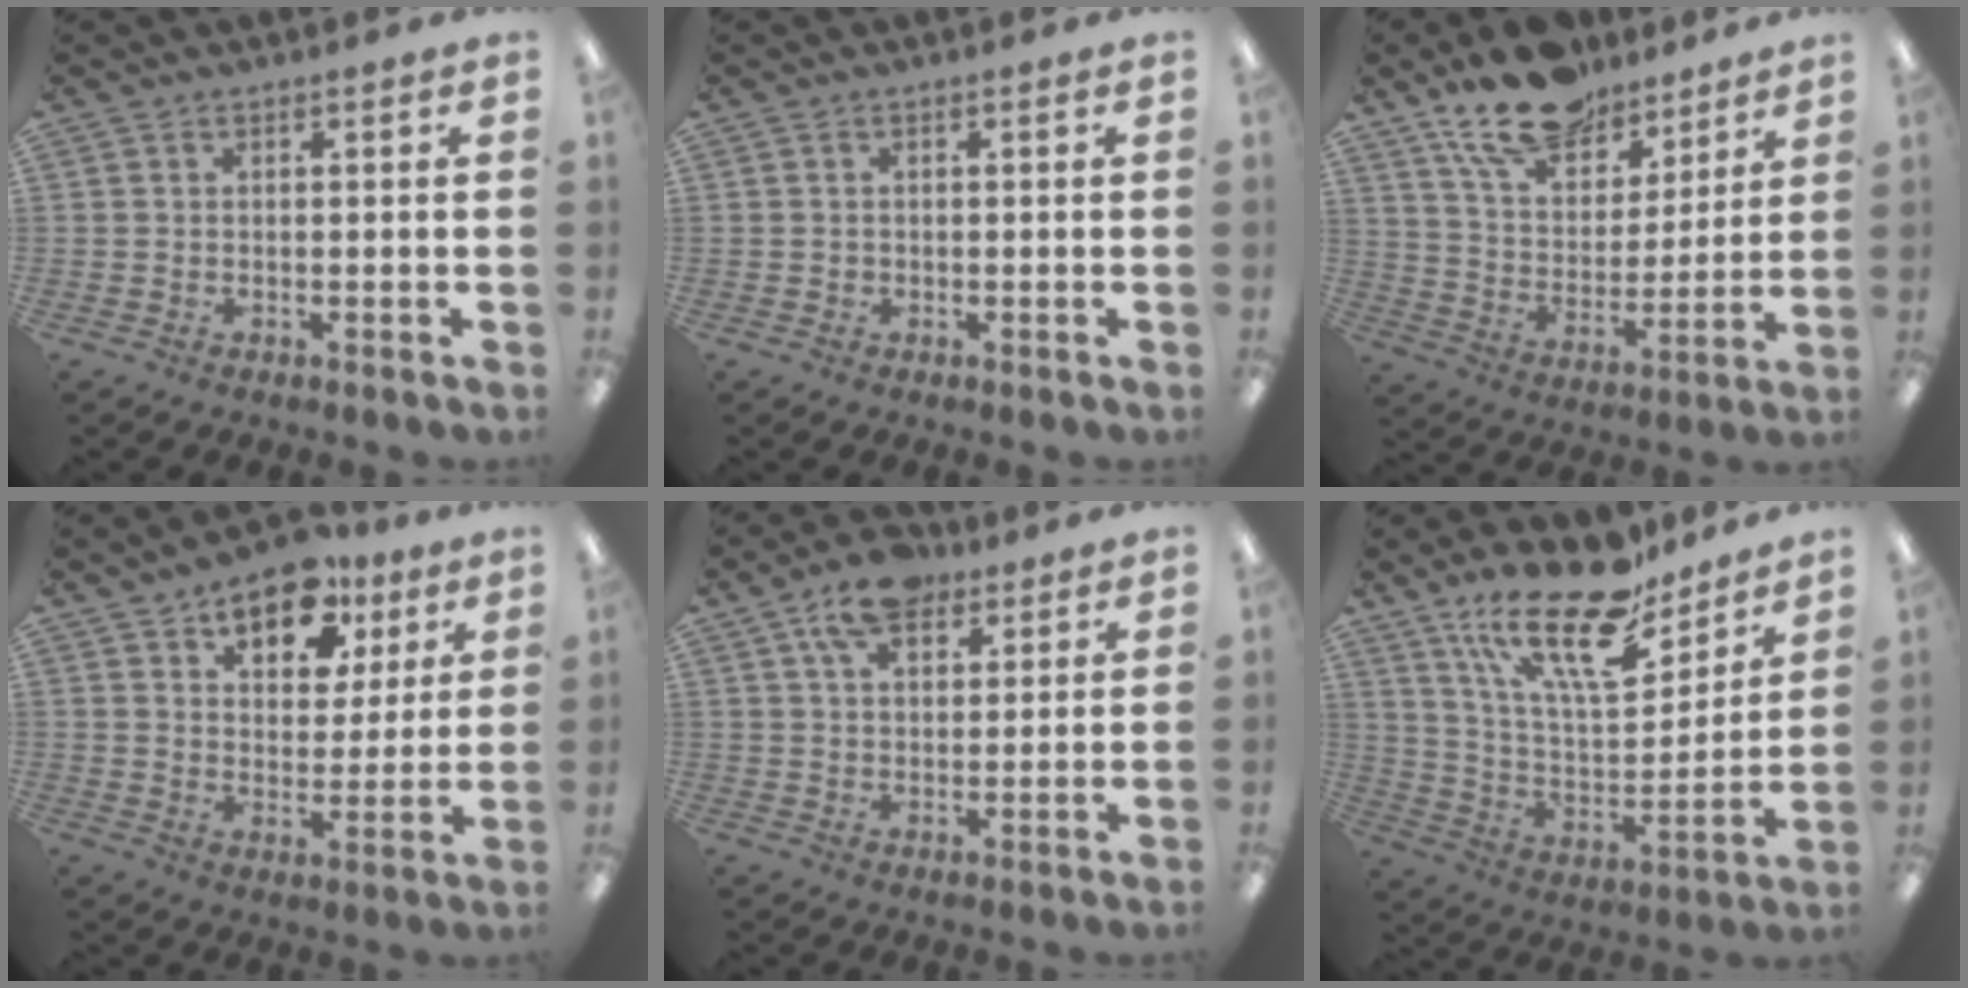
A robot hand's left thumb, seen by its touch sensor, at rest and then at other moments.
{"total": 0.7, "force": [-0.1, 0.7, 0.1], "torque": [-0.002, 0.004, -0.002]}
{"total": 16.1, "force": [12.4, 7.8, 6.7], "torque": [-0.113, -0.071, 0.225]}
{"total": 12.0, "force": [8.1, 6.8, 5.7], "torque": [-0.075, -0.040, 0.143]}
{"total": 10.1, "force": [6.3, 5.6, 5.6], "torque": [-0.092, -0.015, 0.114]}
{"total": 22.4, "force": [15.8, 8.3, 13.5], "torque": [-0.235, -0.093, 0.275]}